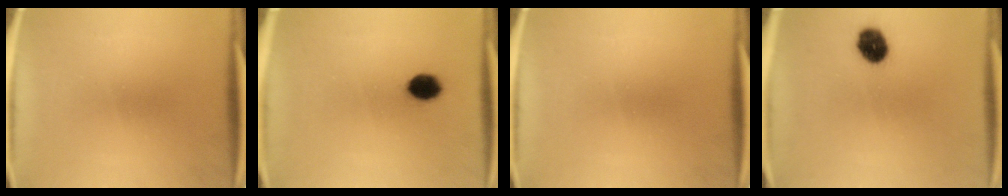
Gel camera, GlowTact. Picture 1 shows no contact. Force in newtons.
{"total": 5.4}
{"total": 0.0}
{"total": 6.9}